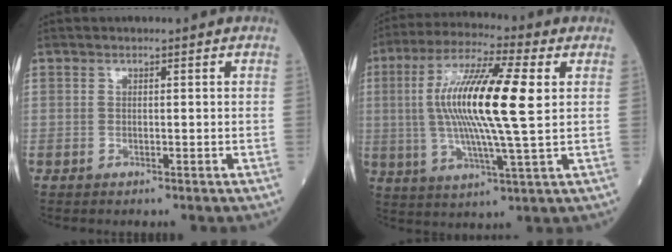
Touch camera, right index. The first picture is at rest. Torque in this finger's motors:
{"motor_torque": [1.44, 0.61, 0.90, 0.21]}